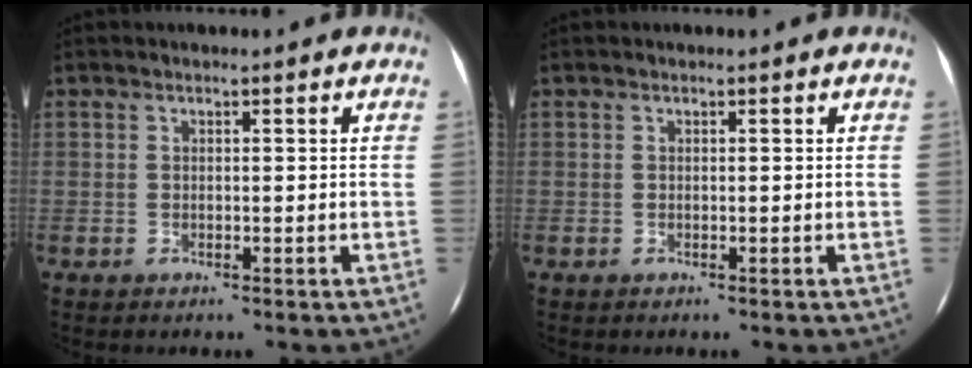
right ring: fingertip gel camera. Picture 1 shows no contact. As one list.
[{"total": 0.0}]